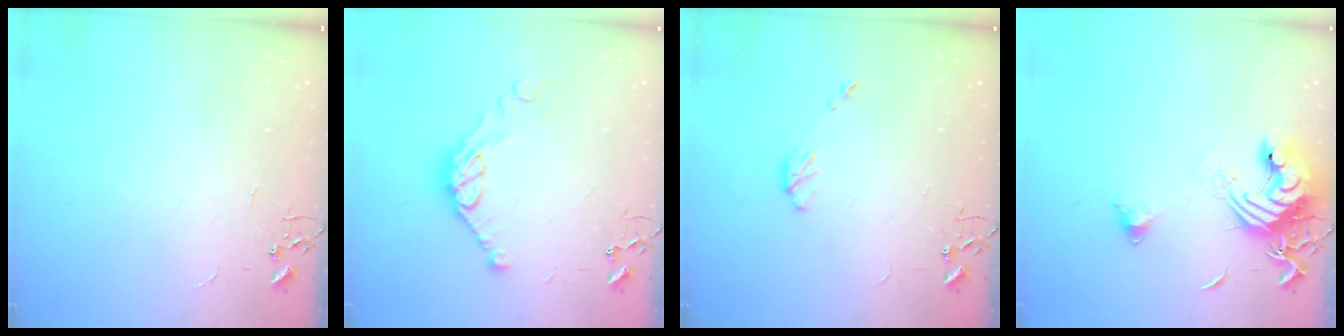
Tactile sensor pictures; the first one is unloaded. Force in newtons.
{"total": 10.3, "press": 10.3, "slide": 0.7}
{"total": 4.2, "press": 4.1, "slide": 0.6}
{"total": 15.0, "press": 14.8, "slide": 2.1}